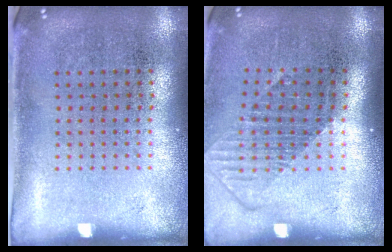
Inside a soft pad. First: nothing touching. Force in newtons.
{"total": 1.4, "press": 1.1, "slide": 0.9}